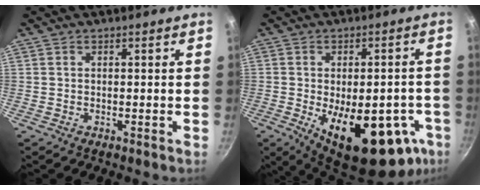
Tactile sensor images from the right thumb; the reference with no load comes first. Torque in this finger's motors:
{"motor_torque": [-0.19, 1.10, 0.19, -0.09, 0.34]}